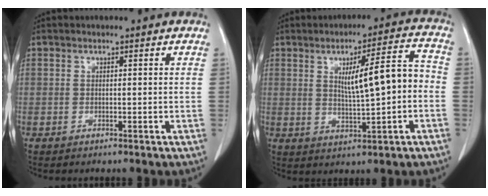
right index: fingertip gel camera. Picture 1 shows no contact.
{"total": 9.3, "force": [0.1, 1.3, 9.2], "torque": [-0.136, 0.018, 0.006]}